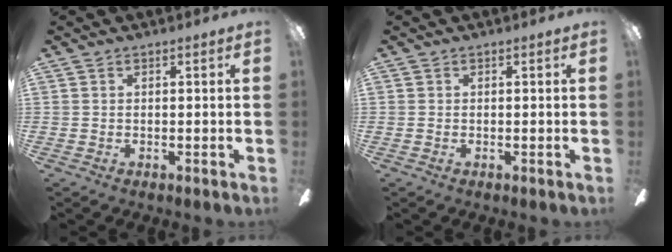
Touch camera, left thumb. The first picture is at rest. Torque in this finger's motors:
{"motor_torque": [0.00, 0.00, -0.17, 0.17, 0.00]}